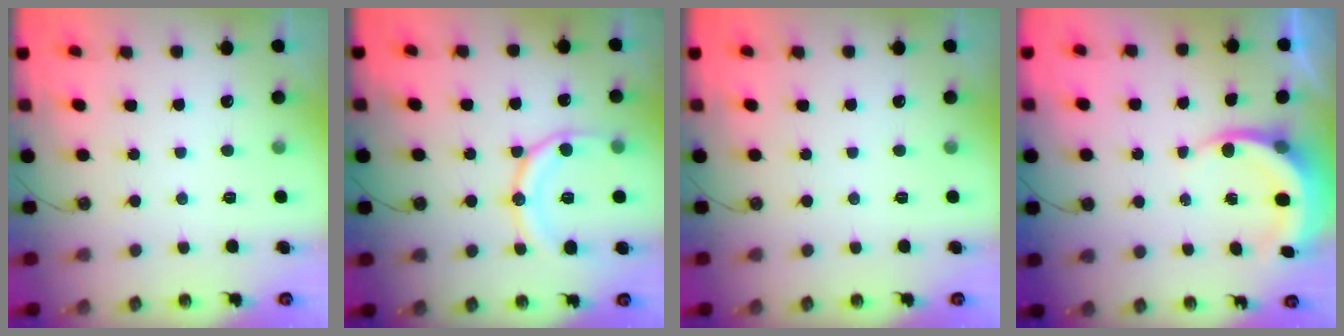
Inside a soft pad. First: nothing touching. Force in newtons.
{"total": 13.8, "press": 13.7, "slide": 1.6}
{"total": 0.0}
{"total": 4.9, "press": 4.9, "slide": 0.3}